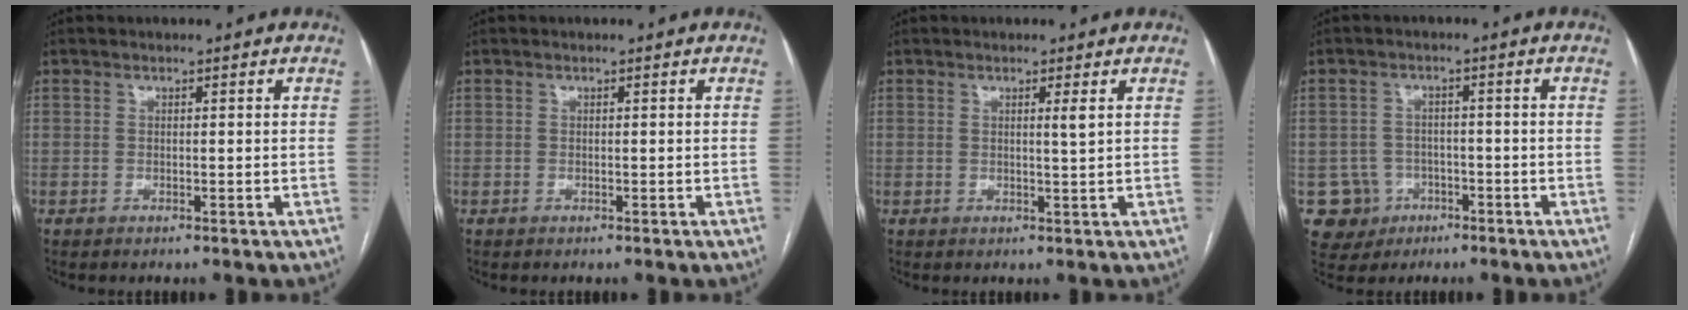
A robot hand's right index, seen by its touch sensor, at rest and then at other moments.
{"total": 0.0}
{"total": 1.4, "force": [0.6, -0.3, 1.3], "torque": [-0.023, -0.005, 0.009]}
{"total": 5.8, "force": [-2.1, 5.4, 0.2], "torque": [-0.004, 0.010, -0.028]}